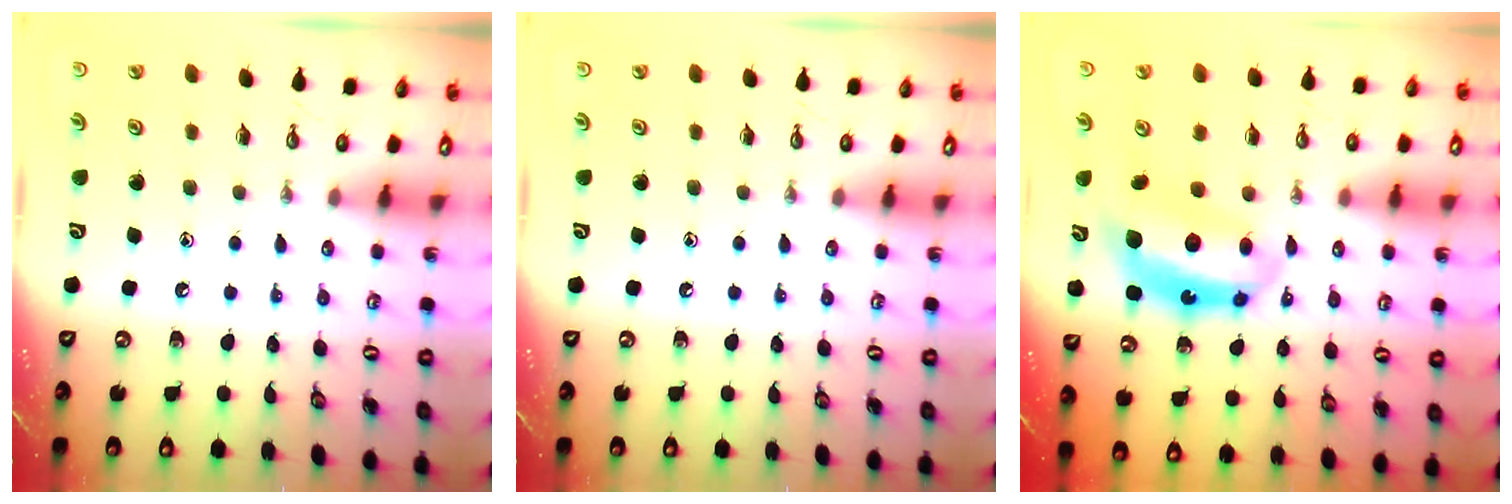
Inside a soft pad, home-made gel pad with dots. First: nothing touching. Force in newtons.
{"total": 0.0}
{"total": 7.9, "press": 7.9, "slide": 0.3}